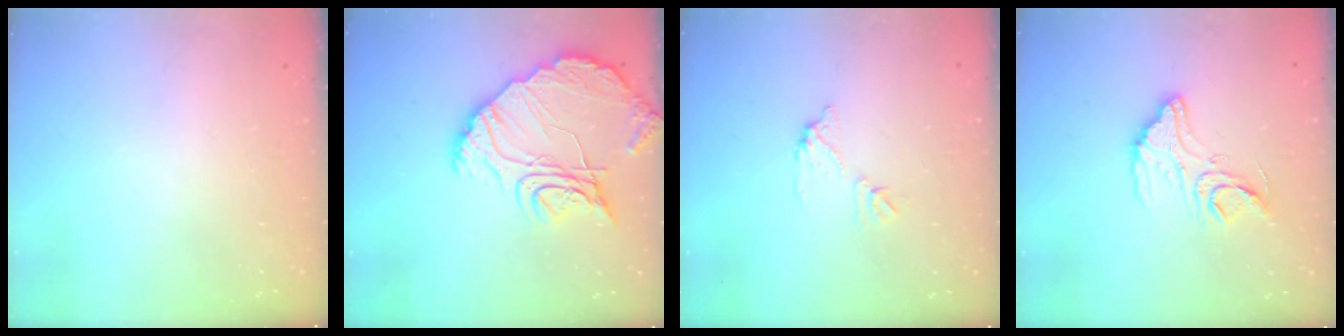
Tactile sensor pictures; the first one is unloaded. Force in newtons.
{"total": 14.9, "press": 14.8, "slide": 1.2}
{"total": 7.4, "press": 7.4, "slide": 0.4}
{"total": 13.5, "press": 13.4, "slide": 1.0}